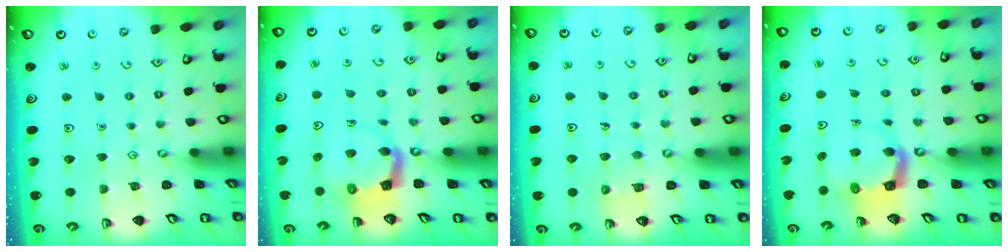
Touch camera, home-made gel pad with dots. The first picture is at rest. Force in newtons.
{"total": 3.8, "press": 3.7, "slide": 0.6}
{"total": 5.9, "press": 5.9, "slide": 0.6}
{"total": 3.9, "press": 3.9, "slide": 0.3}